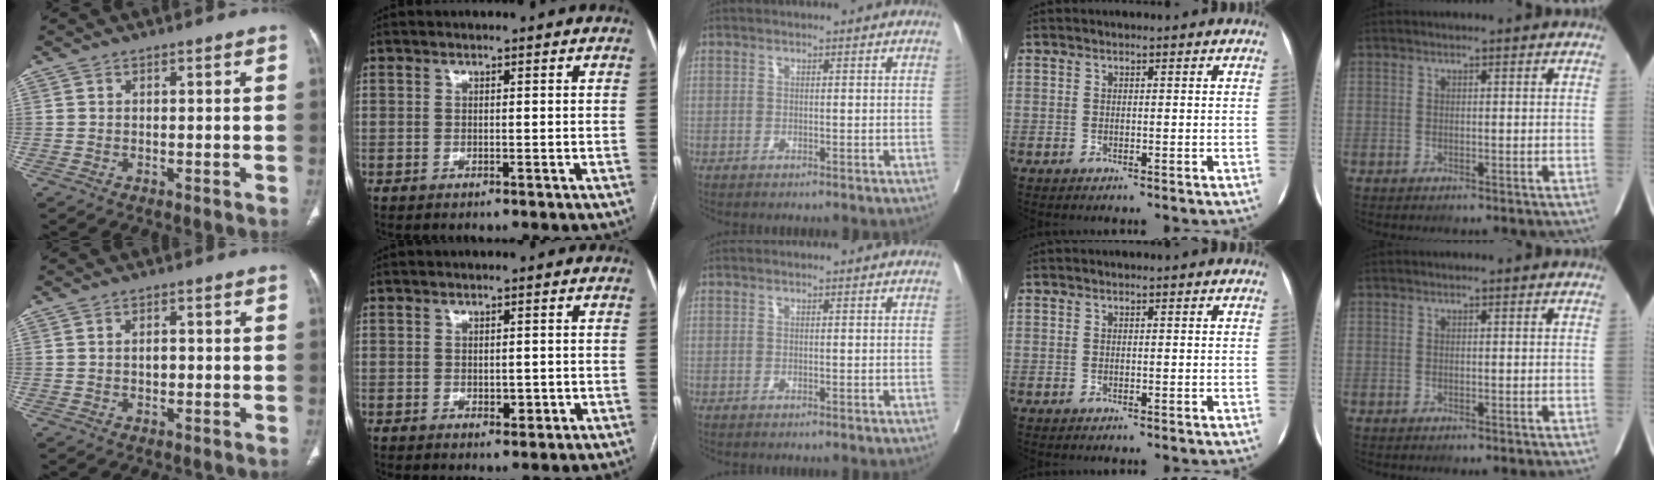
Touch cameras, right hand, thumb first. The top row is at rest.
{"thumb": {"total": 1.7, "force": [0.0, 1.2, 1.3], "torque": [-0.018, 0.003, -0.001]}, "index": {"total": 2.0, "force": [-0.3, 1.2, 1.6], "torque": [-0.021, 0.000, 0.003]}}